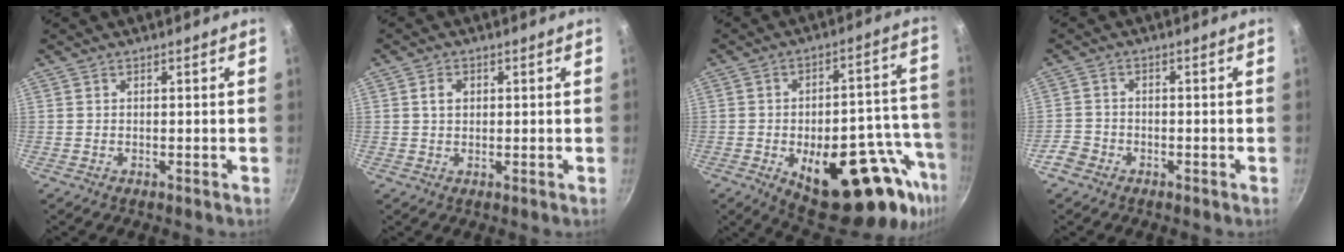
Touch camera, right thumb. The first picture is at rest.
{"total": 2.5, "force": [0.5, 1.9, 1.5], "torque": [-0.016, 0.003, 0.010]}
{"total": 25.0, "force": [-9.9, 11.4, 20.0], "torque": [-0.206, 0.029, -0.124]}
{"total": 3.4, "force": [-2.2, 2.4, 1.0], "torque": [-0.019, 0.025, -0.044]}